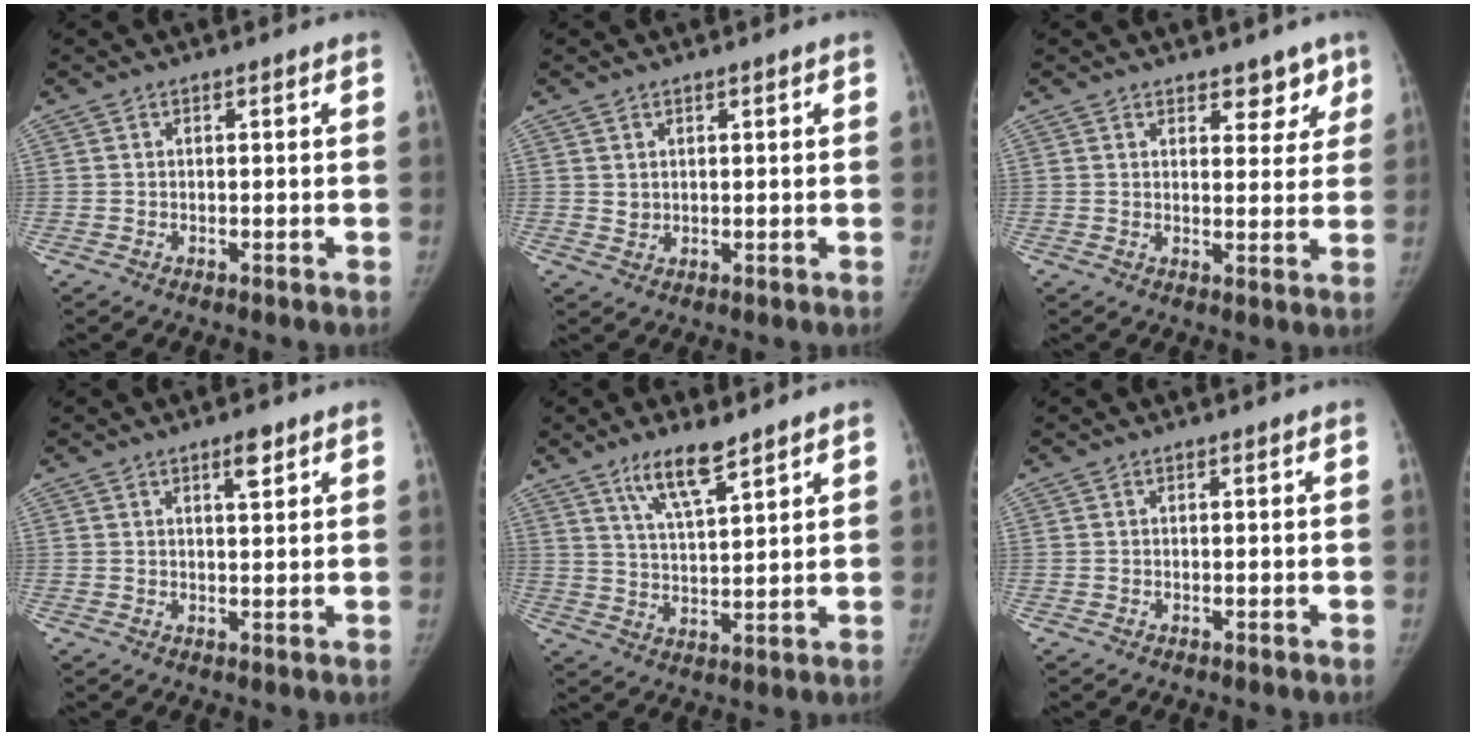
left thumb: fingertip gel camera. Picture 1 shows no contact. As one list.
[{"total": 1.8, "force": [0.9, 1.4, 0.4], "torque": [0.006, -0.007, 0.016]}, {"total": 4.9, "force": [3.4, 2.8, 2.2], "torque": [0.010, -0.019, 0.045]}, {"total": 3.1, "force": [1.9, 0.9, 2.3], "torque": [-0.029, -0.011, 0.030]}, {"total": 8.3, "force": [5.8, 1.9, 5.6], "torque": [-0.094, -0.036, 0.112]}, {"total": 0.0}]